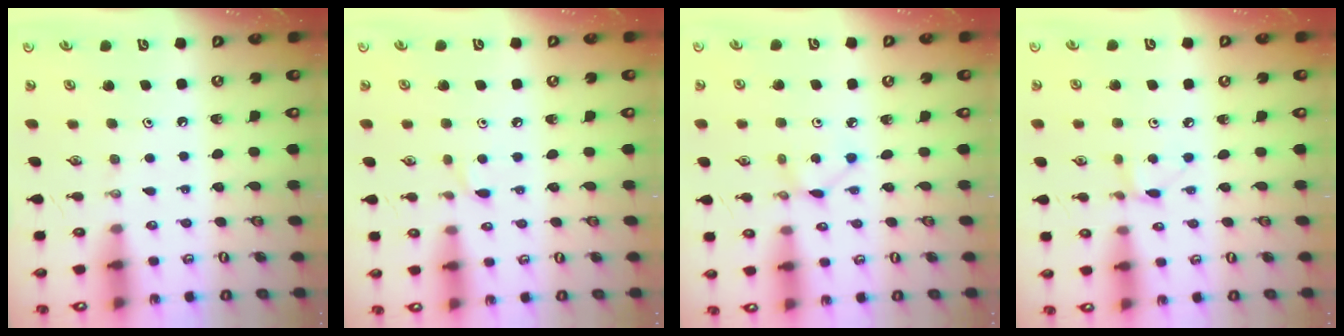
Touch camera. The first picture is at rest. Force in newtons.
{"total": 4.7, "press": 4.6, "slide": 0.6}
{"total": 3.2, "press": 3.2, "slide": 0.4}
{"total": 4.2, "press": 4.2, "slide": 0.6}